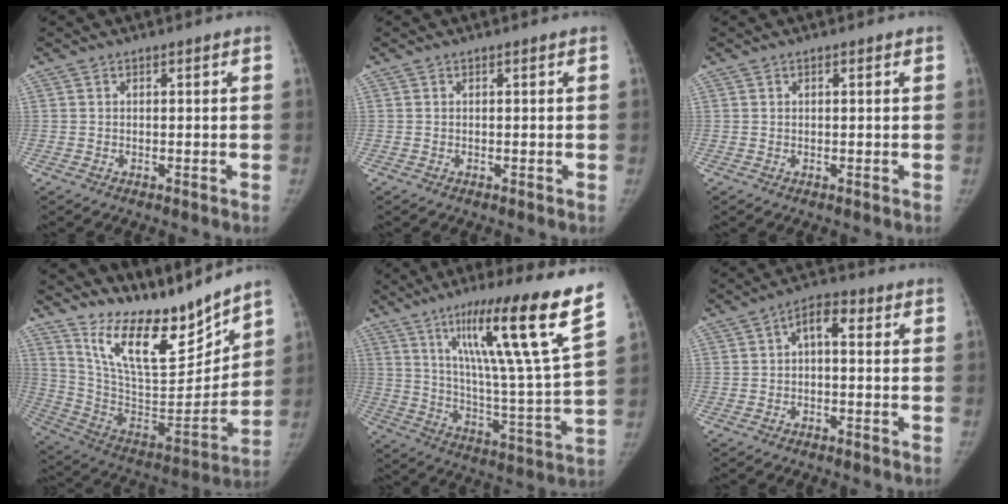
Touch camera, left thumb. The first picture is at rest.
{"total": 0.0}
{"total": 0.0}
{"total": 20.8, "force": [17.3, 5.5, 10.2], "torque": [-0.116, -0.118, 0.310]}
{"total": 24.0, "force": [14.0, 0.4, 19.5], "torque": [-0.274, -0.060, 0.224]}
{"total": 5.0, "force": [0.6, 2.7, 4.2], "torque": [-0.051, 0.024, 0.000]}